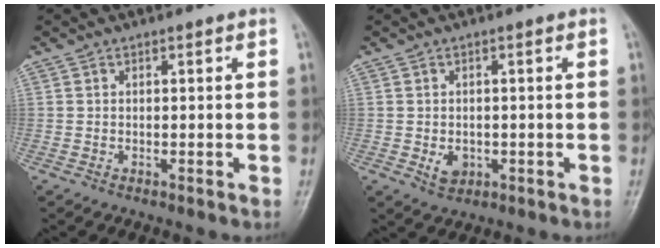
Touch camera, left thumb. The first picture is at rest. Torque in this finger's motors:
{"motor_torque": [0.34, 0.50, 0.29, -0.10, 0.00]}